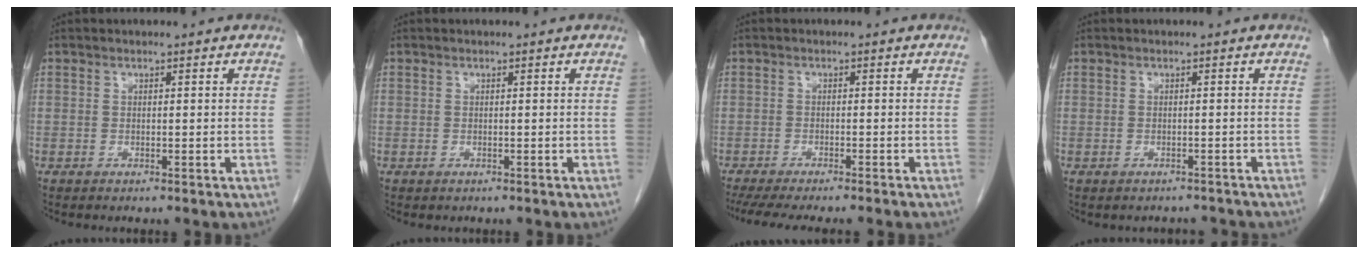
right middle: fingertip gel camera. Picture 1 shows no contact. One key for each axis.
{"total": 0.0}
{"total": 10.7, "fx": -9.2, "fy": 0.3, "fz": 5.4, "tx": -0.062, "ty": -0.018, "tz": -0.133}
{"total": 2.6, "fx": -2.3, "fy": 1.2, "fz": 0.2, "tx": -0.001, "ty": 0.004, "tz": -0.028}